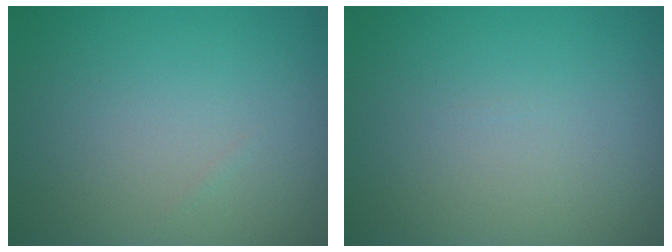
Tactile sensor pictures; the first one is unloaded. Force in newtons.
{"total": 0.0}